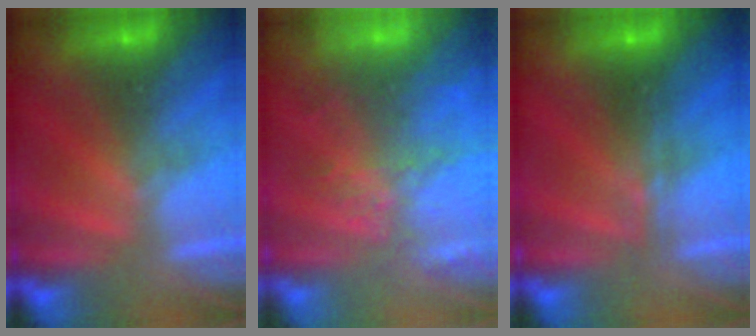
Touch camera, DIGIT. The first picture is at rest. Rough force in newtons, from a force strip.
{"total": 9.6}
{"total": 2.3}